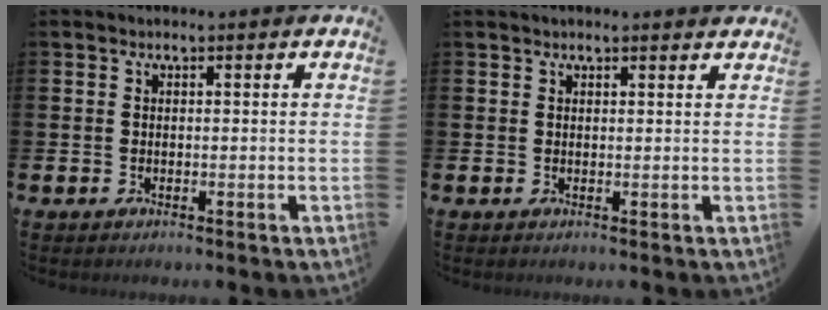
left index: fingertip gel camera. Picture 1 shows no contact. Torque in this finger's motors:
{"motor_torque": [1.22, -0.92, 0.34, 0.17]}